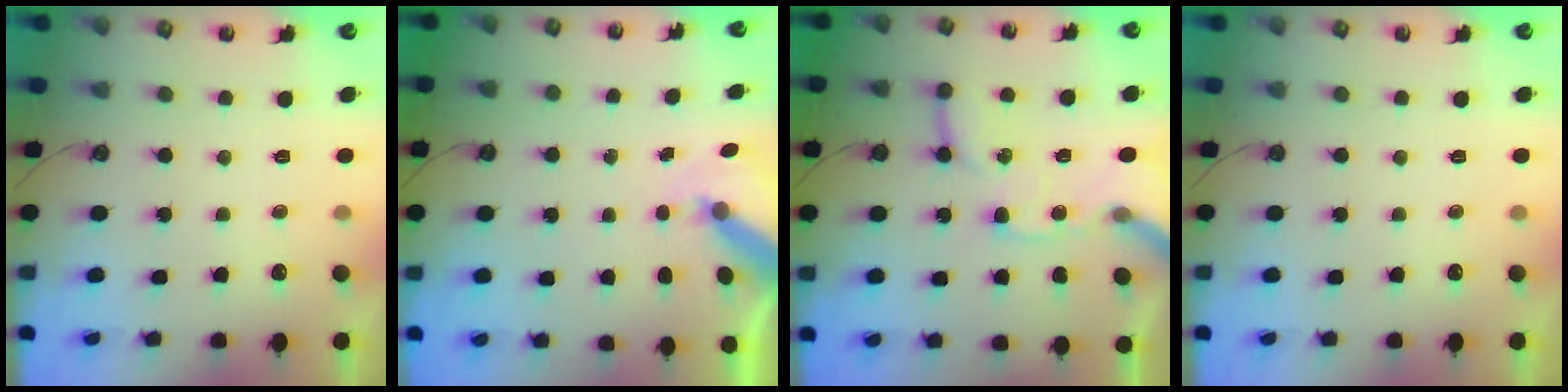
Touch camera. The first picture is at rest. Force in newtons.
{"total": 8.1, "press": 8.1, "slide": 0.8}
{"total": 16.2, "press": 16.0, "slide": 2.4}
{"total": 0.0}